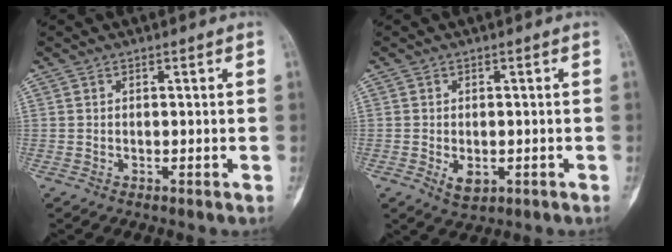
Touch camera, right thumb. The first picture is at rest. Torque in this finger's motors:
{"motor_torque": [-0.32, 0.10, 0.23, 0.30, -0.06]}